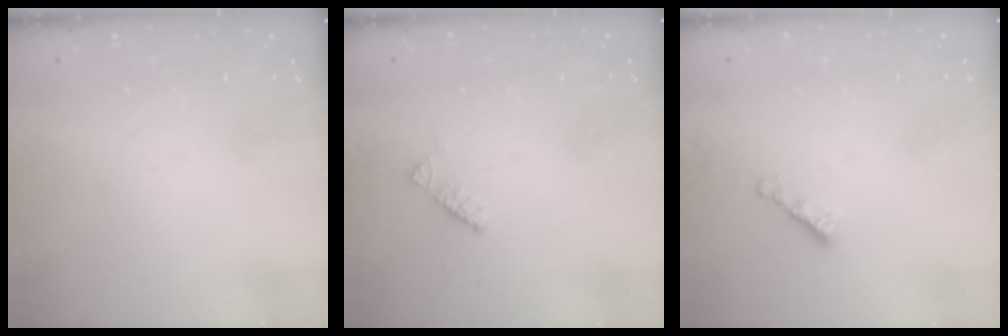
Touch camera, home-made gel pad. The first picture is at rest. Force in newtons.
{"total": 2.9, "press": 2.9, "slide": 0.5}
{"total": 2.5, "press": 2.5, "slide": 0.5}